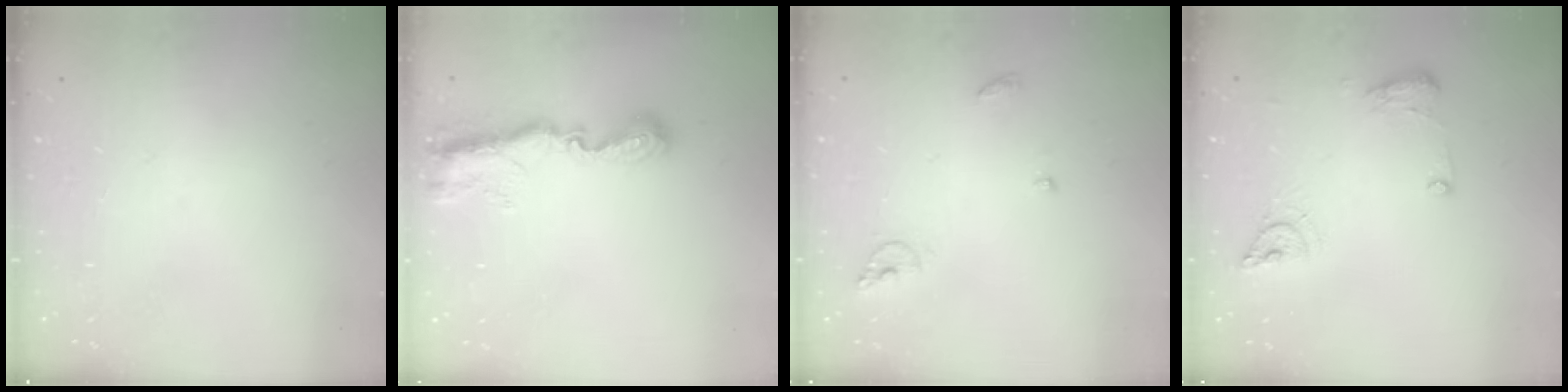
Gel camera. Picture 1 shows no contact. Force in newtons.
{"total": 9.9, "press": 9.9, "slide": 0.7}
{"total": 5.7, "press": 5.7, "slide": 0.5}
{"total": 9.6, "press": 9.5, "slide": 1.4}